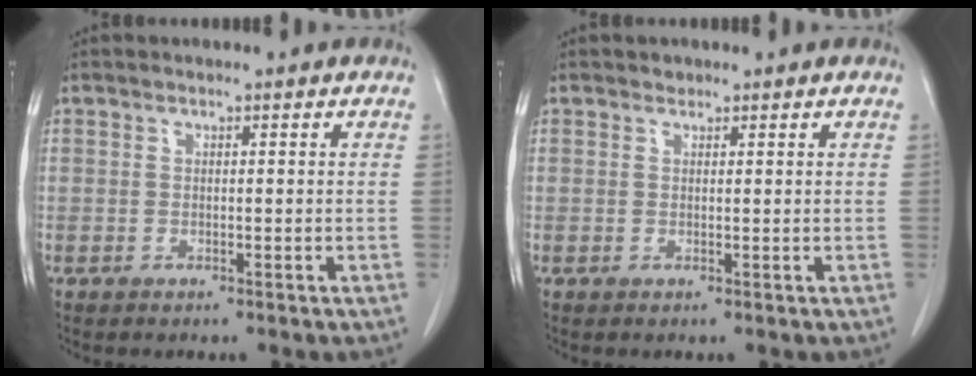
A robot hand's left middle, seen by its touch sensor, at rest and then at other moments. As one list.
[{"total": 0.6, "force": [0.5, 0.3, 0.0], "torque": [-0.005, -0.003, 0.007]}]